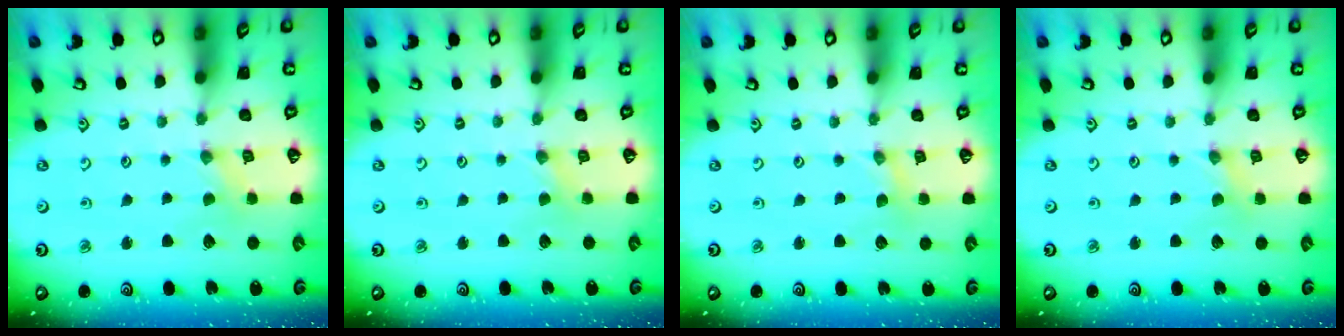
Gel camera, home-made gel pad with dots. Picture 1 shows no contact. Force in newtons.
{"total": 1.8, "press": 1.8, "slide": 0.2}
{"total": 0.0}
{"total": 0.0}